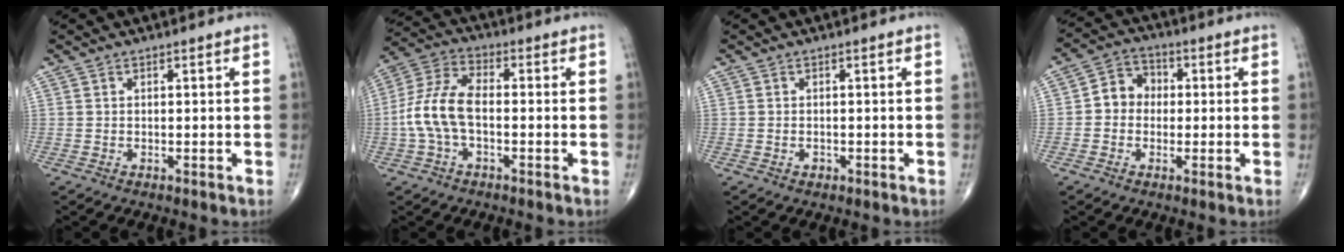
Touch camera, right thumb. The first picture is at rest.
{"total": 10.2, "force": [-1.6, 5.4, 8.4], "torque": [-0.185, 0.034, -0.037]}
{"total": 0.8, "force": [-0.3, 0.6, 0.3], "torque": [-0.004, 0.004, -0.002]}
{"total": 6.2, "force": [-0.3, 5.4, 3.0], "torque": [-0.028, 0.023, -0.019]}